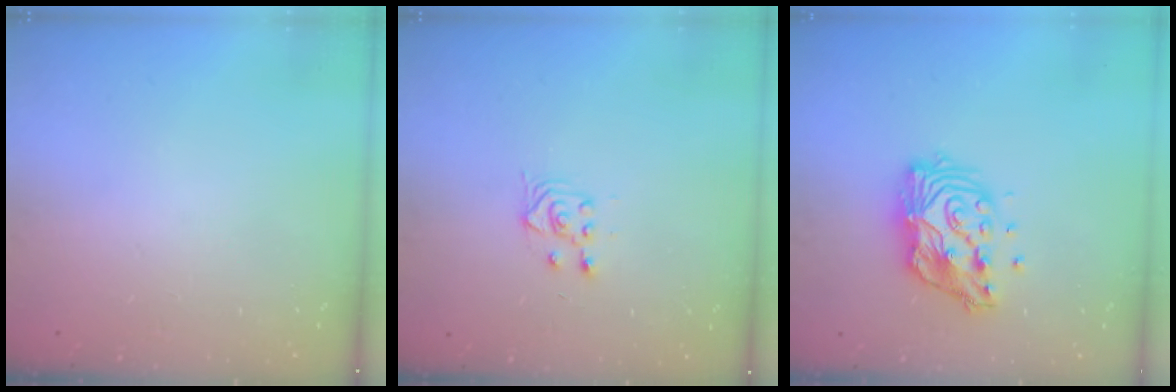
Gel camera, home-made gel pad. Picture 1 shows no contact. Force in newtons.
{"total": 3.0, "press": 2.6, "slide": 1.3}
{"total": 13.0, "press": 13.0, "slide": 1.1}